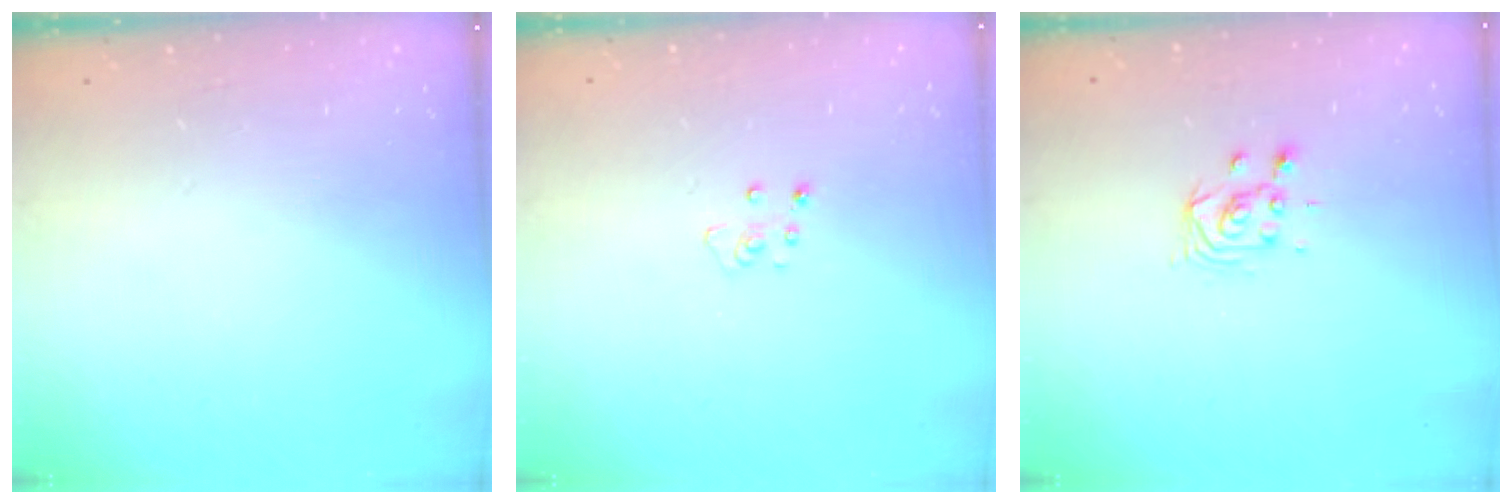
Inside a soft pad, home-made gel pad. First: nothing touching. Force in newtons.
{"total": 2.8, "press": 2.8, "slide": 0.2}
{"total": 3.7, "press": 3.7, "slide": 0.3}